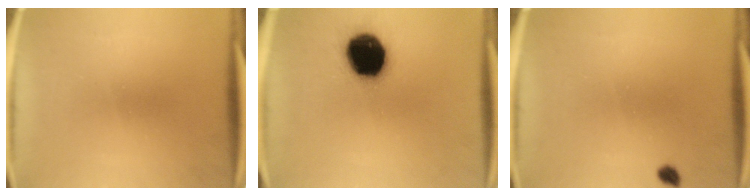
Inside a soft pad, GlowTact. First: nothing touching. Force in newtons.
{"total": 19.2}
{"total": 1.2}